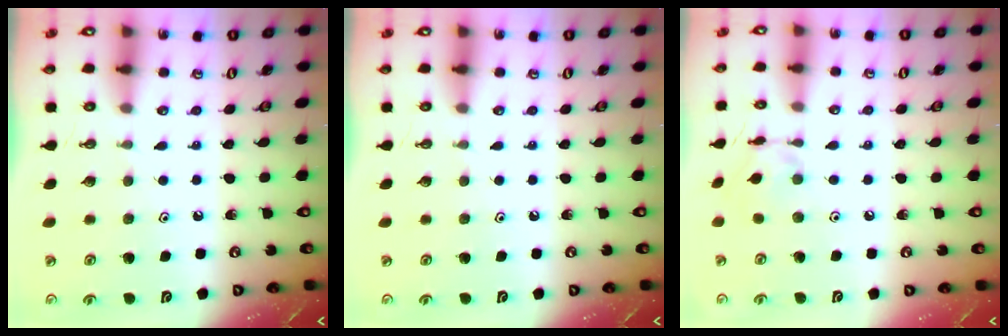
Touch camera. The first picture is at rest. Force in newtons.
{"total": 0.0}
{"total": 4.7, "press": 4.7, "slide": 0.2}